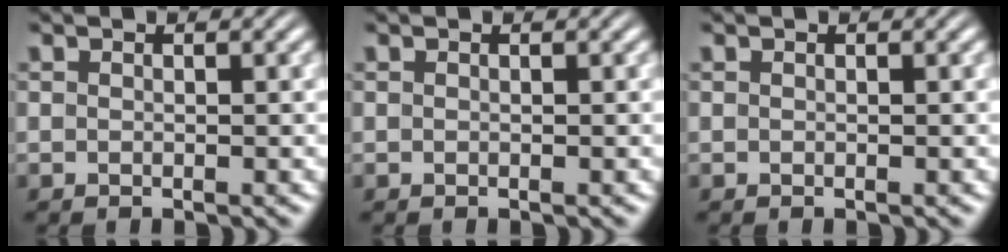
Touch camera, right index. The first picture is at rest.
{"total": 0.0}
{"total": 0.0}